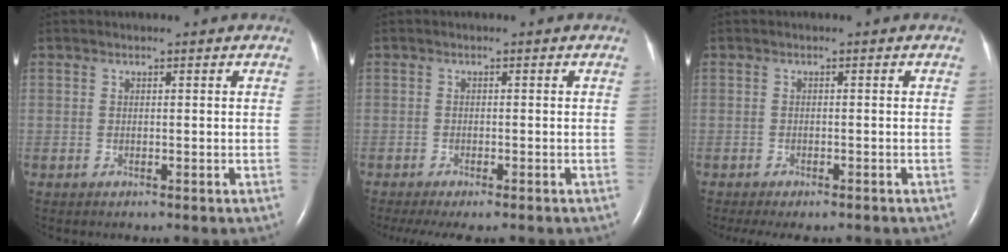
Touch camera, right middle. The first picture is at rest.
{"total": 7.8, "force": [-6.3, 1.8, 4.2], "torque": [-0.061, -0.011, -0.093]}
{"total": 6.3, "force": [-5.2, 1.9, 3.0], "torque": [-0.038, -0.007, -0.071]}